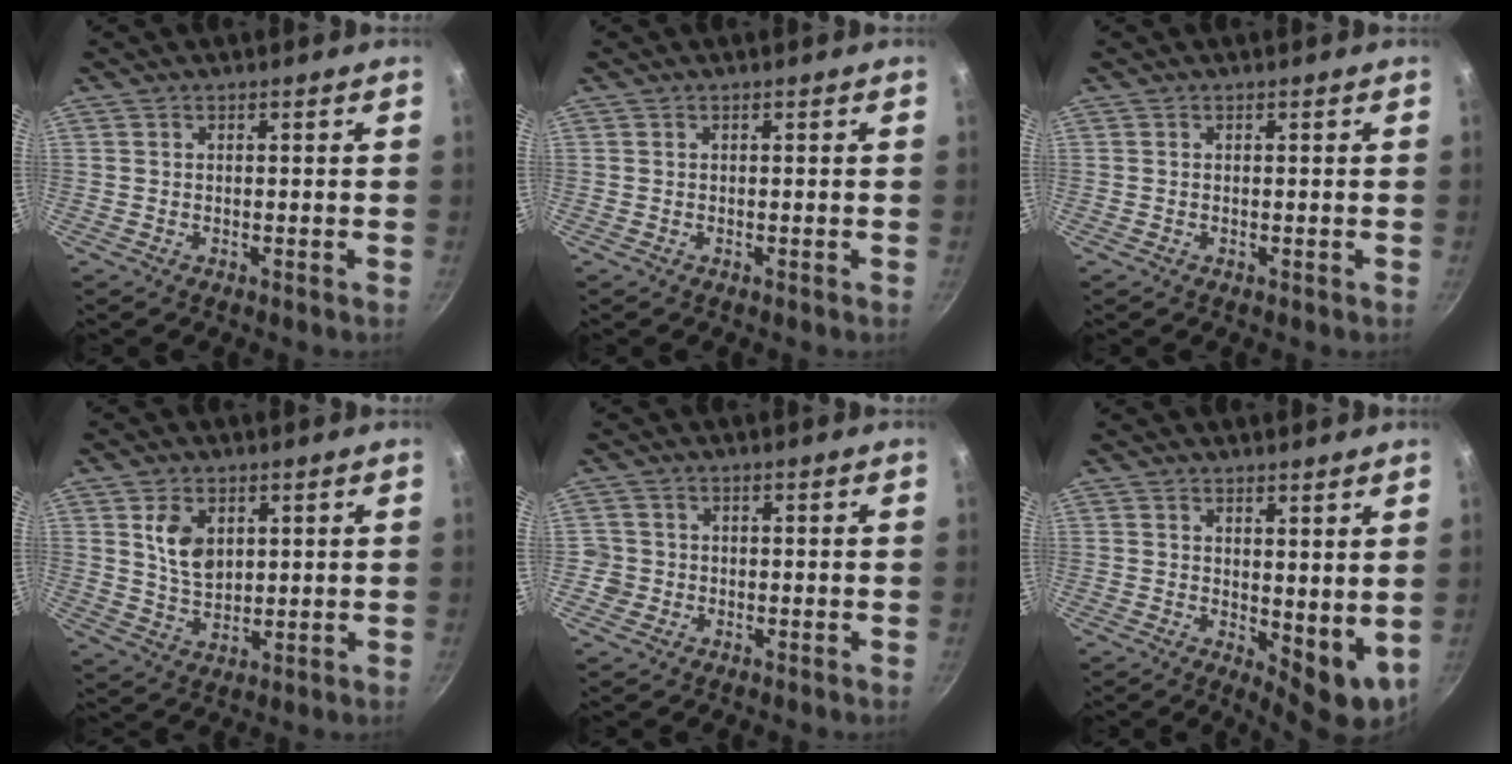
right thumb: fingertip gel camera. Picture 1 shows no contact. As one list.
[{"total": 0.0}, {"total": 0.0}, {"total": 7.4, "force": [2.3, 5.1, 4.9], "torque": [-0.072, -0.018, 0.048]}, {"total": 2.8, "force": [-0.8, 2.6, 0.4], "torque": [0.006, 0.014, -0.015]}, {"total": 8.3, "force": [2.2, 3.9, 7.0], "torque": [-0.084, -0.024, 0.039]}]